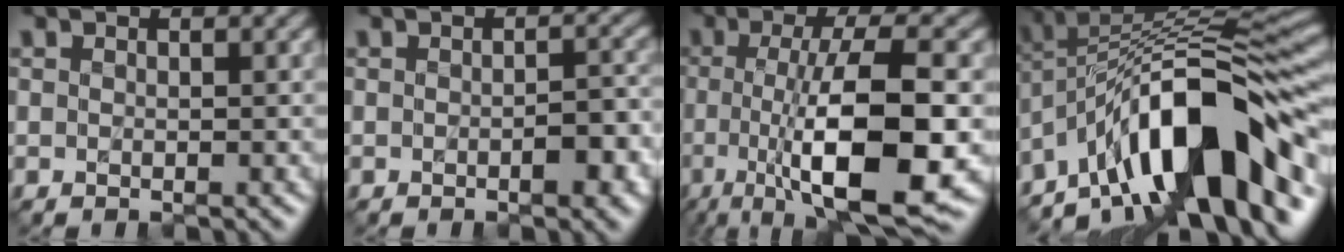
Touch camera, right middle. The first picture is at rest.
{"total": 2.5, "force": [-0.8, 1.1, 2.1], "torque": [-0.034, -0.001, -0.010]}
{"total": 11.9, "force": [-2.0, 3.0, 11.4], "torque": [-0.172, -0.004, -0.035]}
{"total": 12.9, "force": [-6.5, 3.8, 10.5], "torque": [-0.151, 0.023, -0.119]}